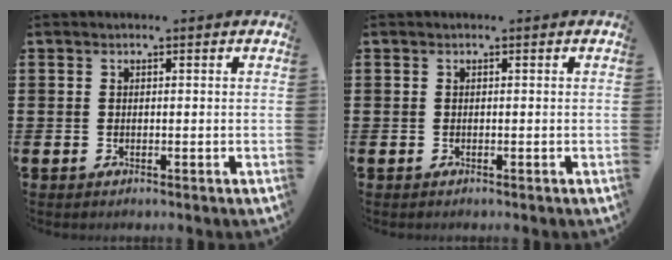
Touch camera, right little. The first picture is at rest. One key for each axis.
{"total": 0.0}